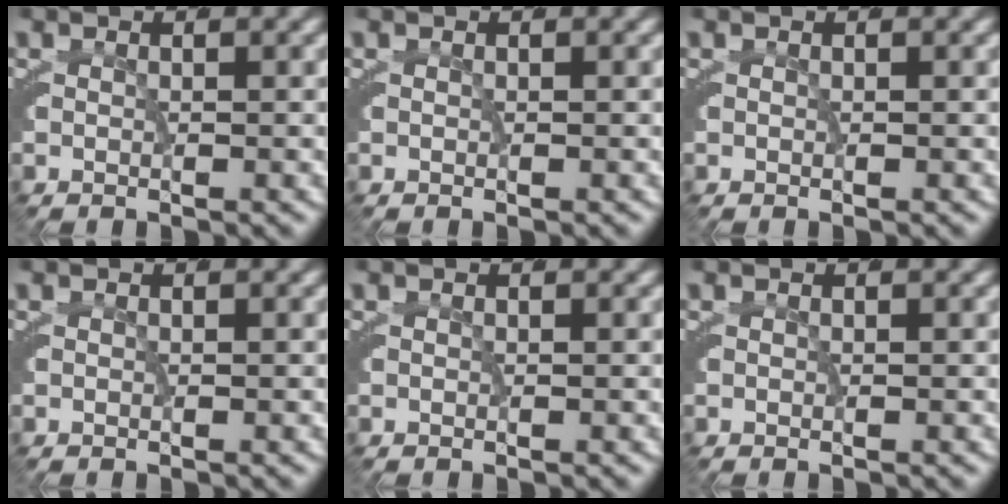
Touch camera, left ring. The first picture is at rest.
{"total": 0.0}
{"total": 0.0}
{"total": 0.0}
{"total": 0.0}
{"total": 0.0}